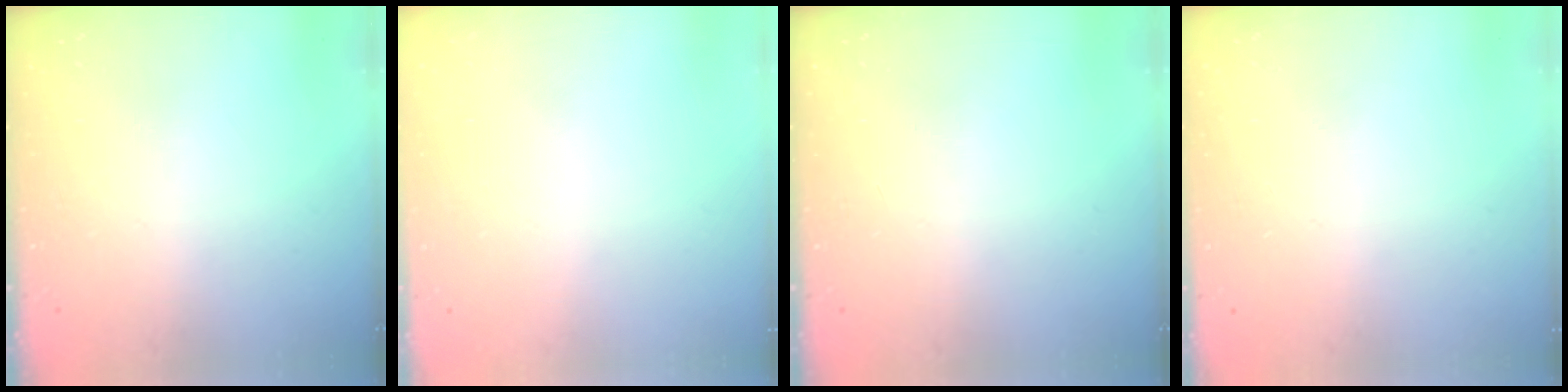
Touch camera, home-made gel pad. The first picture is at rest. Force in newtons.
{"total": 0.0}
{"total": 0.0}
{"total": 0.0}